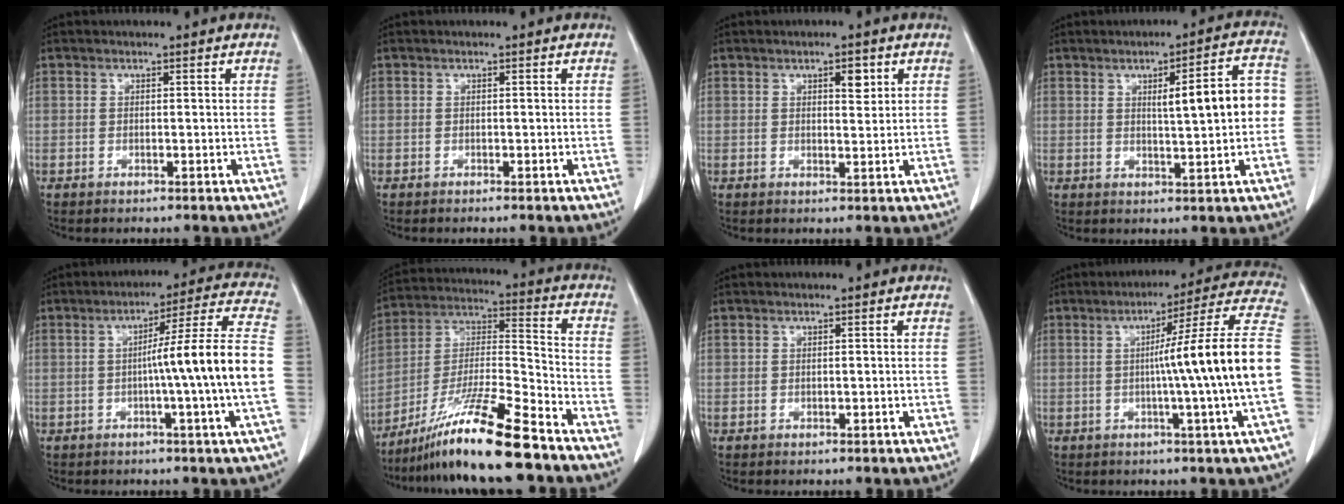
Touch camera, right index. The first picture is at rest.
{"total": 0.0}
{"total": 2.7, "force": [1.3, 1.0, 2.2], "torque": [-0.032, -0.003, 0.019]}
{"total": 9.0, "force": [0.6, 1.4, 8.9], "torque": [-0.119, 0.024, 0.011]}
{"total": 13.7, "force": [-2.1, -2.4, 13.3], "torque": [-0.190, 0.009, -0.035]}
{"total": 16.9, "force": [-12.5, 0.0, 11.4], "torque": [-0.227, -0.023, -0.227]}
{"total": 0.0}
{"total": 17.0, "force": [-1.4, -3.0, 16.7], "torque": [-0.213, 0.006, -0.030]}